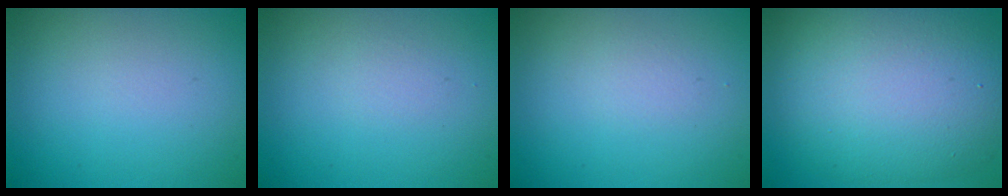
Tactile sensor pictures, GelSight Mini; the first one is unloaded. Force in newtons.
{"total": 0.6, "press": 0.6, "slide": 0.0}
{"total": 0.7, "press": 0.7, "slide": 0.0}
{"total": 11.4, "press": 11.4, "slide": 0.6}